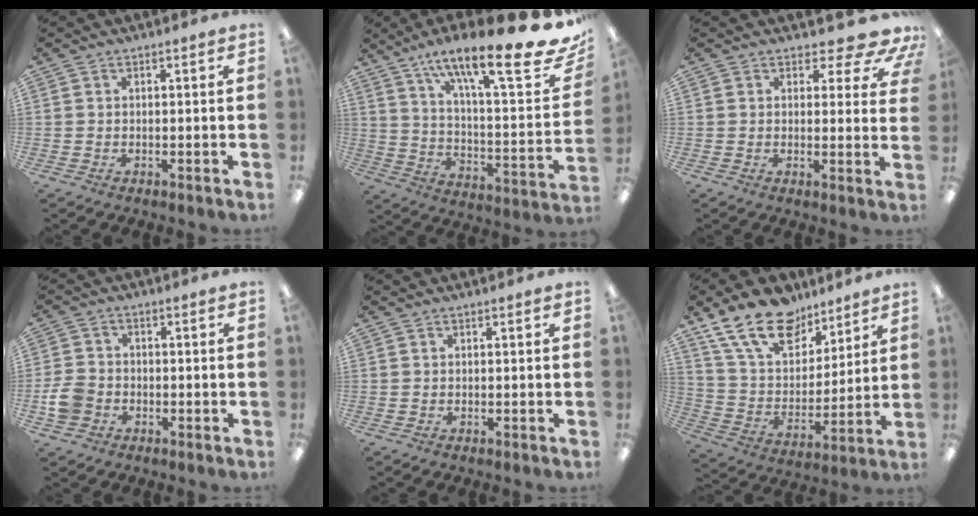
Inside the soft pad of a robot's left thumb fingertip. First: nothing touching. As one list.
[{"total": 23.6, "force": [16.3, 4.5, 16.4], "torque": [-0.239, -0.112, 0.255]}, {"total": 7.5, "force": [5.6, 2.8, 4.1], "torque": [-0.042, -0.041, 0.096]}, {"total": 5.8, "force": [-1.8, 4.7, 2.9], "torque": [-0.058, 0.013, -0.031]}, {"total": 0.0}, {"total": 19.3, "force": [13.7, 10.2, 9.0], "torque": [-0.174, -0.075, 0.252]}]